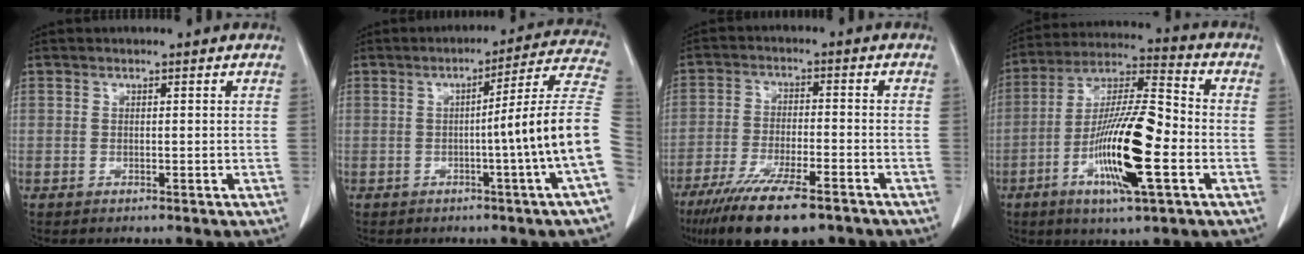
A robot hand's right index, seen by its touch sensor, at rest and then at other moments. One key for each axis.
{"total": 13.0, "fx": -2.3, "fy": -2.9, "fz": 12.5, "tx": -0.150, "ty": 0.008, "tz": -0.039}
{"total": 14.0, "fx": -10.1, "fy": 3.0, "fz": 9.3, "tx": -0.163, "ty": -0.032, "tz": -0.167}
{"total": 16.3, "fx": -4.8, "fy": 2.1, "fz": 15.5, "tx": -0.293, "ty": -0.004, "tz": -0.086}